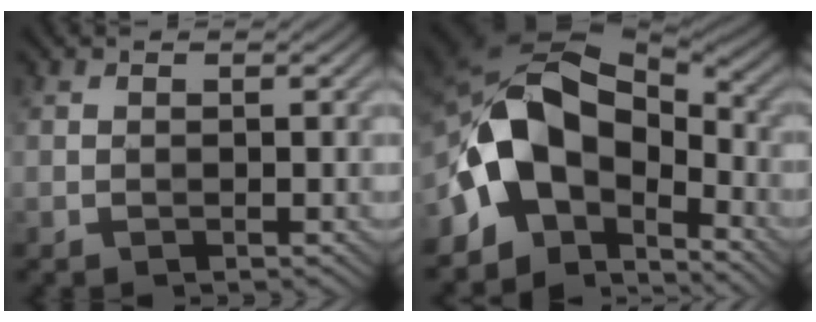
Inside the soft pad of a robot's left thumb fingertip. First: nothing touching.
{"total": 13.9, "force": [-4.0, 8.9, 9.9], "torque": [-0.170, 0.003, -0.087]}